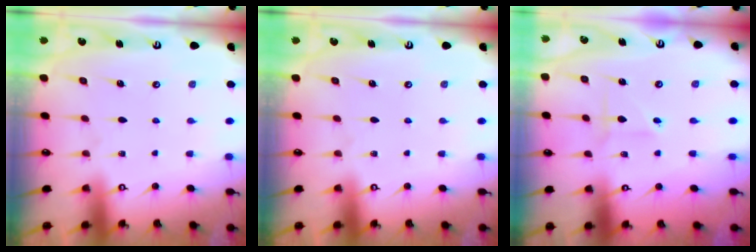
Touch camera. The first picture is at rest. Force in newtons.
{"total": 0.0}
{"total": 2.3, "press": 2.3, "slide": 0.1}